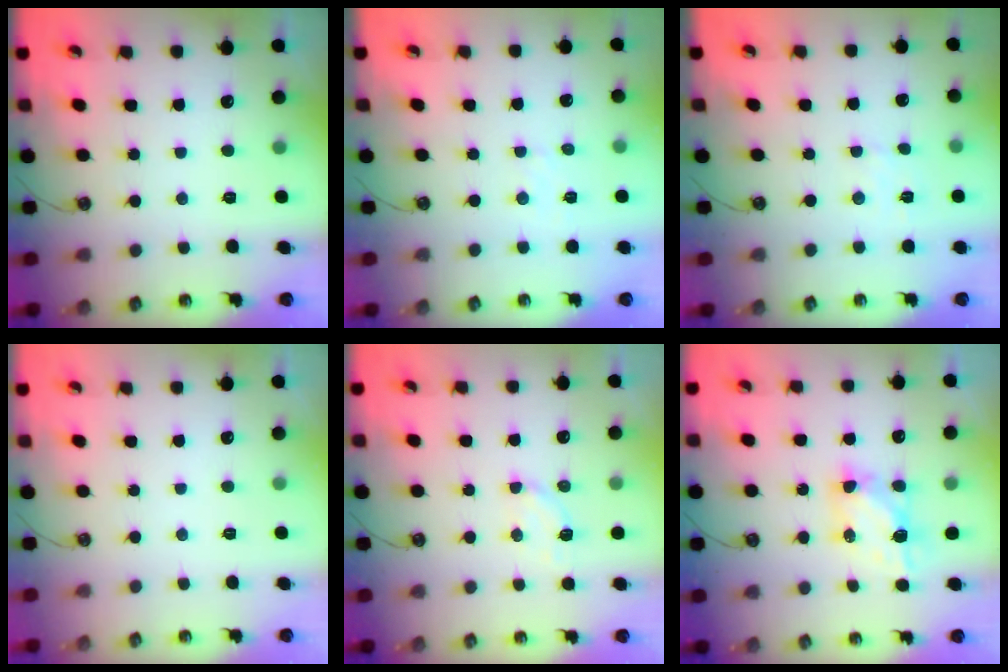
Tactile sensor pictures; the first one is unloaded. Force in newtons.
{"total": 2.5, "press": 2.5, "slide": 0.4}
{"total": 2.9, "press": 2.9, "slide": 0.4}
{"total": 0.0}
{"total": 3.6, "press": 3.6, "slide": 0.8}
{"total": 6.3, "press": 6.3, "slide": 0.4}